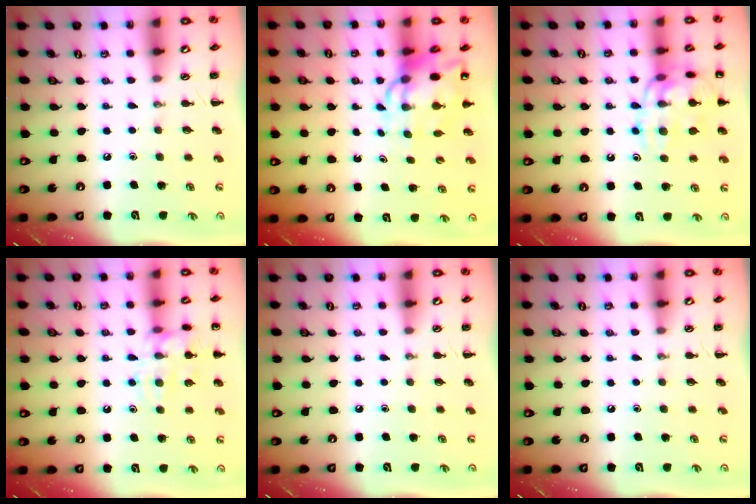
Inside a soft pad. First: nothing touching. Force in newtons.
{"total": 9.7, "press": 9.3, "slide": 2.7}
{"total": 15.1, "press": 15.0, "slide": 1.6}
{"total": 13.8, "press": 13.7, "slide": 1.5}
{"total": 0.0}
{"total": 0.0}